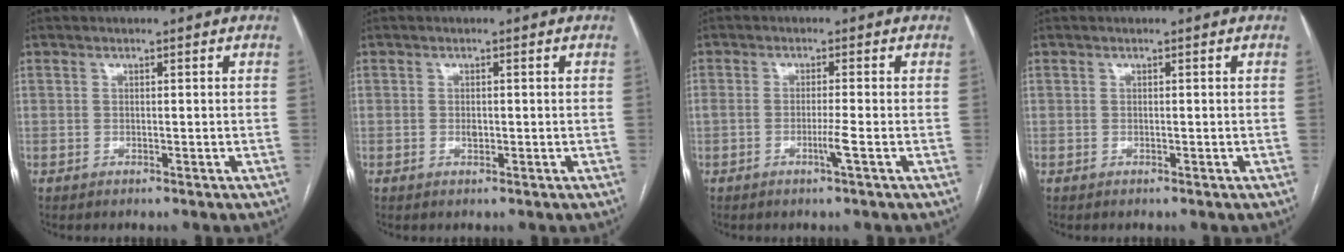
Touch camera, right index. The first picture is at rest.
{"total": 0.9, "force": [-0.1, 0.5, 0.7], "torque": [-0.013, 0.000, -0.001]}
{"total": 2.4, "force": [-1.0, -0.5, 2.2], "torque": [-0.041, -0.005, -0.018]}
{"total": 0.0}